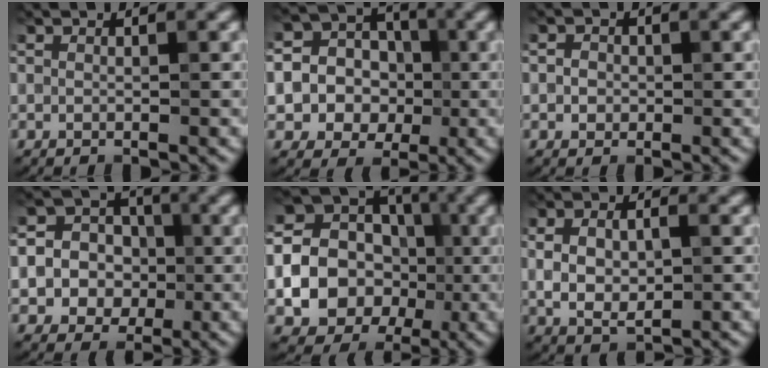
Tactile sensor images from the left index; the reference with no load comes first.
{"total": 10.5, "force": [-1.4, 9.7, 3.7], "torque": [-0.072, 0.008, -0.047]}
{"total": 1.3, "force": [-0.1, 1.2, 0.5], "torque": [0.000, -0.004, -0.006]}
{"total": 7.4, "force": [-1.1, 6.8, 2.6], "torque": [-0.033, 0.016, -0.046]}
{"total": 18.6, "force": [-1.7, 17.3, 6.6], "torque": [-0.140, 0.003, -0.059]}
{"total": 4.2, "force": [0.2, 2.7, 3.3], "torque": [-0.066, -0.001, 0.006]}